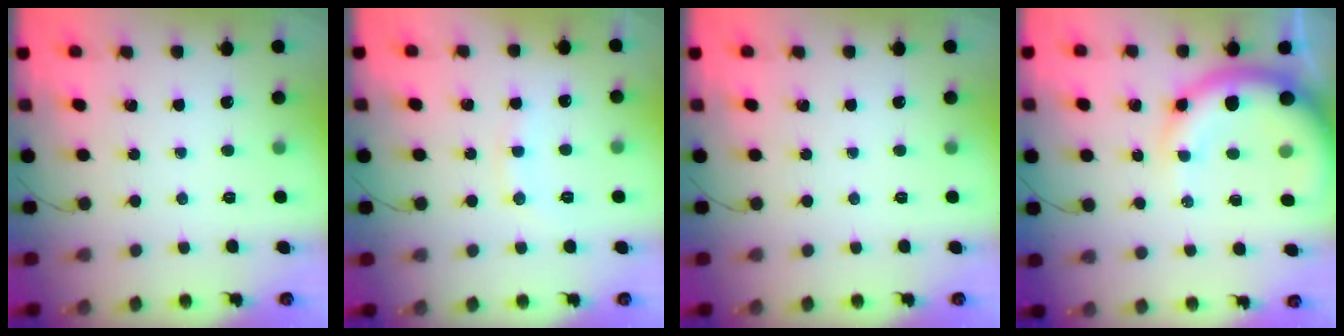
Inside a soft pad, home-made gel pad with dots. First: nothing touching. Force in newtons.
{"total": 7.3, "press": 7.2, "slide": 1.2}
{"total": 0.0}
{"total": 15.0, "press": 14.6, "slide": 3.8}